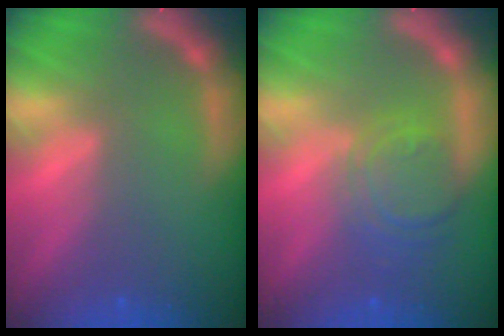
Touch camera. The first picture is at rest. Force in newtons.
{"total": 5.0}